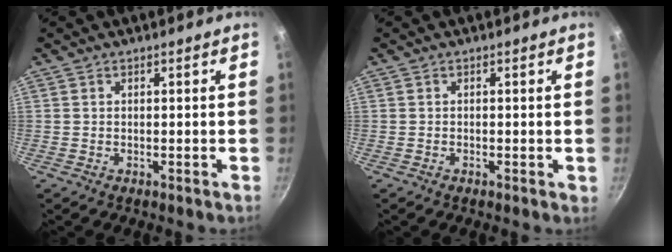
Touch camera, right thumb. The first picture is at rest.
{"total": 0.8, "force": [-0.2, -0.7, -0.5], "torque": [0.011, -0.003, -0.003]}